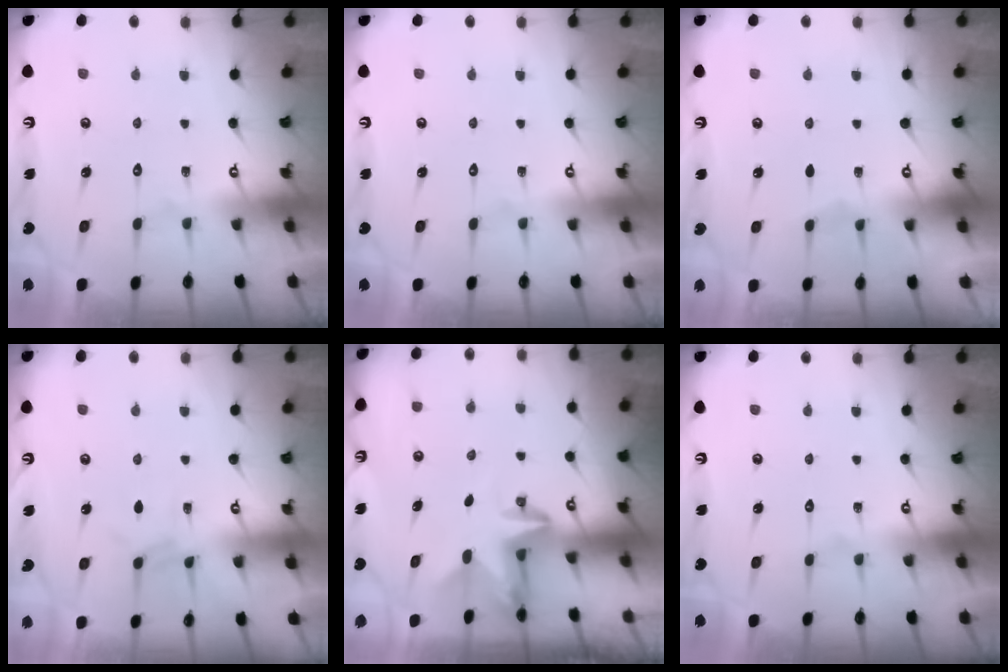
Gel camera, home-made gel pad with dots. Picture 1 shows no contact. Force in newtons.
{"total": 0.0}
{"total": 1.6, "press": 1.5, "slide": 0.3}
{"total": 3.4, "press": 3.4, "slide": 0.5}
{"total": 2.9, "press": 2.8, "slide": 0.7}
{"total": 0.0}